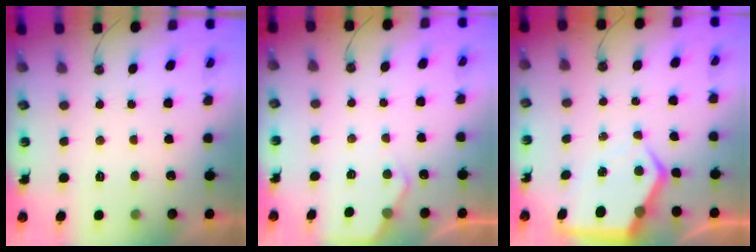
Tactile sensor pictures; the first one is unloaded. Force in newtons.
{"total": 5.1, "press": 5.0, "slide": 0.5}
{"total": 7.1, "press": 7.1, "slide": 0.6}